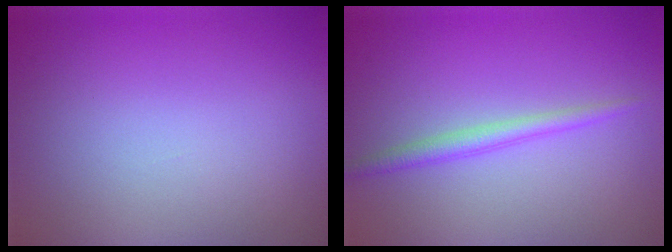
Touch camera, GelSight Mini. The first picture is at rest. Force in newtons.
{"total": 1.9, "press": 1.9, "slide": 0.0}